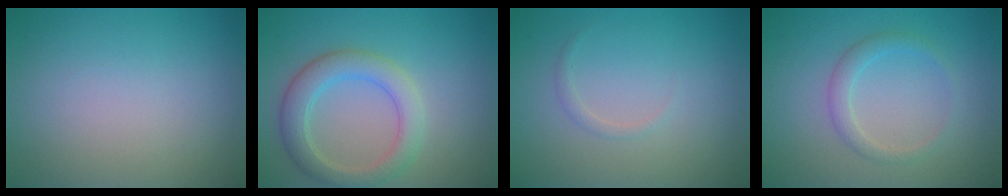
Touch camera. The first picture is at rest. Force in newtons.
{"total": 4.1, "press": 4.1, "slide": 0.1}
{"total": 0.7, "press": 0.7, "slide": 0.1}
{"total": 1.8, "press": 1.8, "slide": 0.0}